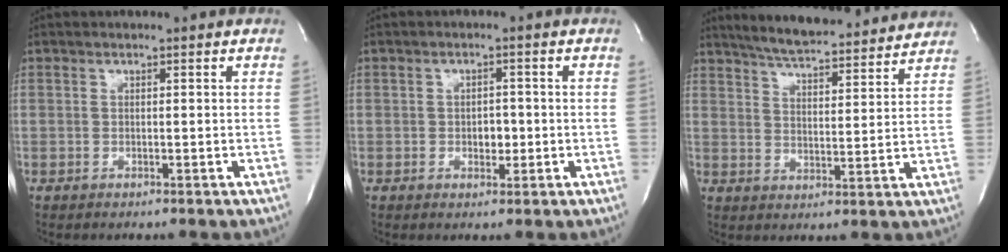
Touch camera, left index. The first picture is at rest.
{"total": 2.5, "force": [-0.5, 1.6, 1.9], "torque": [-0.025, 0.003, -0.004]}
{"total": 17.1, "force": [15.7, 2.3, 6.4], "torque": [-0.101, 0.014, 0.219]}